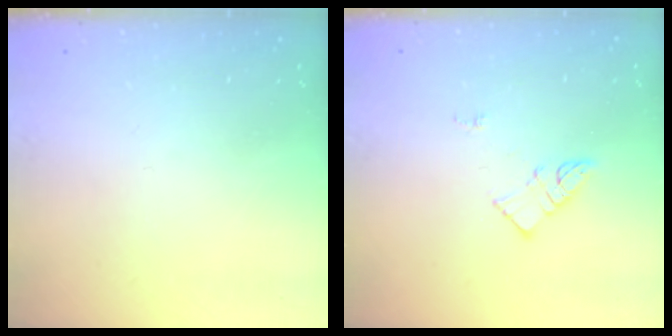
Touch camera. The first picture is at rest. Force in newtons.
{"total": 6.2, "press": 6.2, "slide": 0.2}